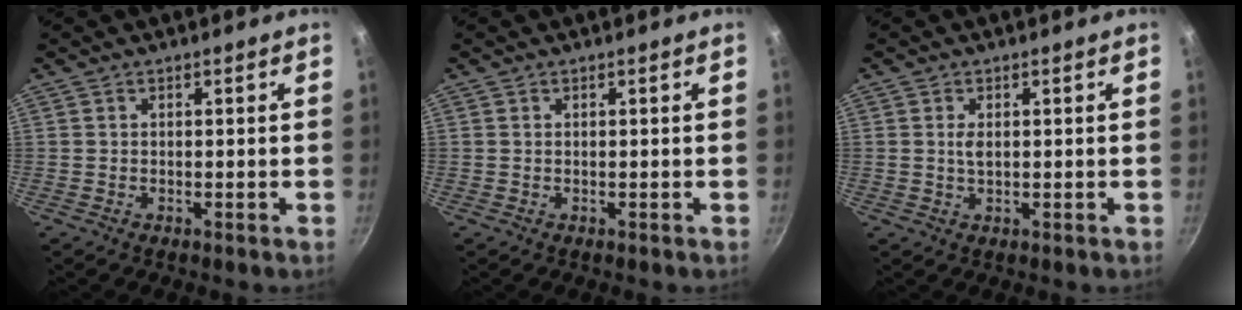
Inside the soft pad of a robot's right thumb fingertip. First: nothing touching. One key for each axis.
{"total": 0.0}
{"total": 1.9, "fx": 0.3, "fy": 1.0, "fz": 1.6, "tx": -0.029, "ty": 0.001, "tz": 0.006}